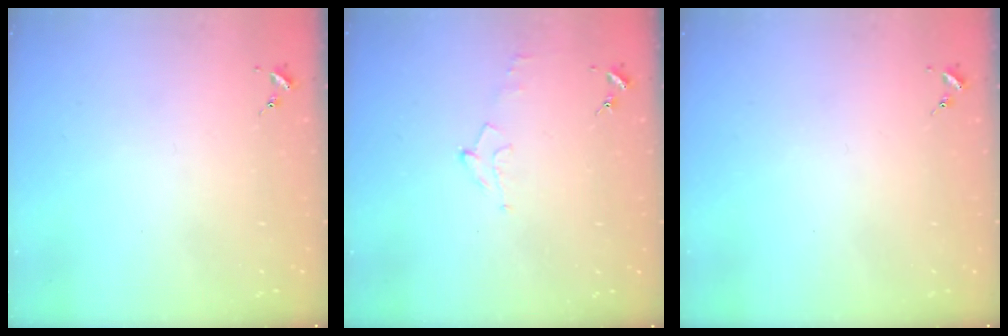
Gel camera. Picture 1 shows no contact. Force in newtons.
{"total": 5.7, "press": 5.6, "slide": 0.8}
{"total": 0.0}